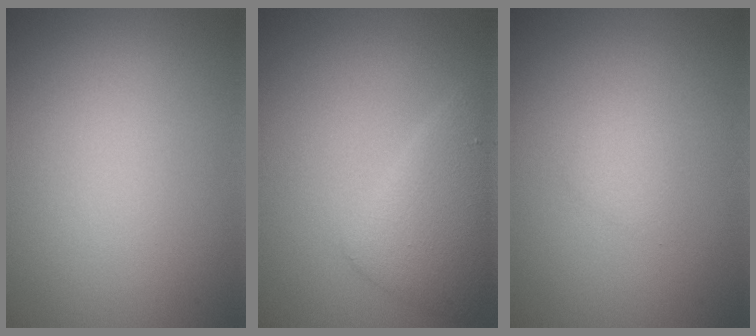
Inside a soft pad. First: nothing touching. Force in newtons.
{"total": 4.0, "press": 4.0, "slide": 0.2}
{"total": 0.9, "press": 0.9, "slide": 0.1}